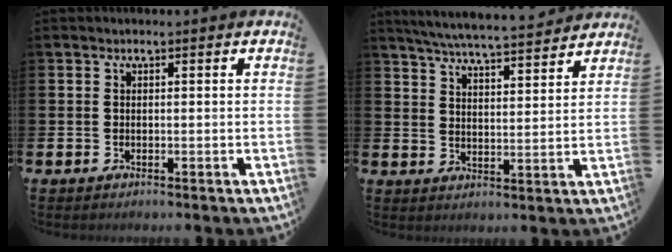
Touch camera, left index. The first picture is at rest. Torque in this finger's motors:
{"motor_torque": [1.05, -1.09, 0.23, 0.08]}